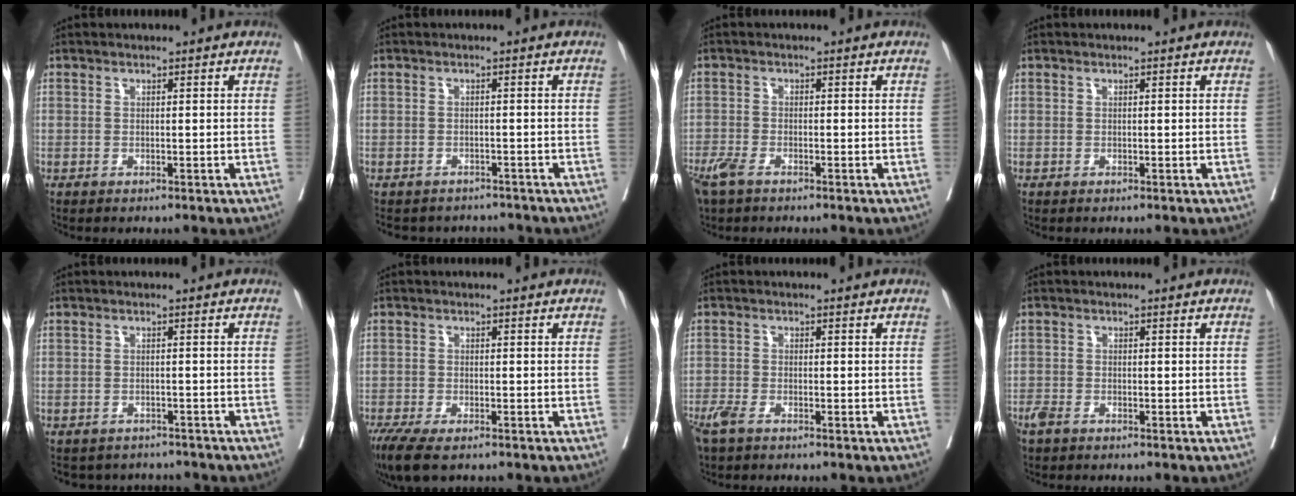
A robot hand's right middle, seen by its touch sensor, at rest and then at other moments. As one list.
[{"total": 7.2, "force": [-6.7, 2.4, 0.7], "torque": [-0.013, 0.004, -0.081]}, {"total": 4.0, "force": [-2.9, 1.3, 2.5], "torque": [-0.057, -0.008, -0.056]}, {"total": 0.0}, {"total": 5.4, "force": [-5.1, 1.7, -0.2], "torque": [0.004, 0.007, -0.062]}, {"total": 6.9, "force": [-5.0, 2.0, 4.3], "torque": [-0.080, -0.019, -0.084]}, {"total": 3.5, "force": [-2.5, 1.0, 2.1], "torque": [-0.049, -0.007, -0.049]}, {"total": 2.2, "force": [-1.6, 0.9, 1.1], "torque": [-0.026, -0.002, -0.031]}]